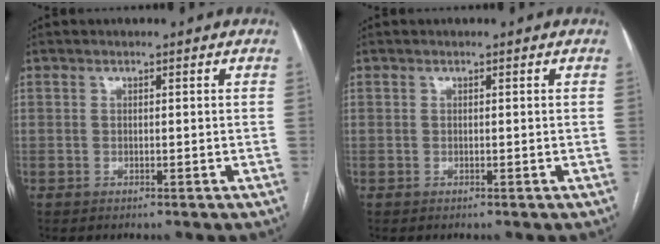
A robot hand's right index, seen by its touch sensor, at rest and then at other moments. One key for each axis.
{"total": 0.0}